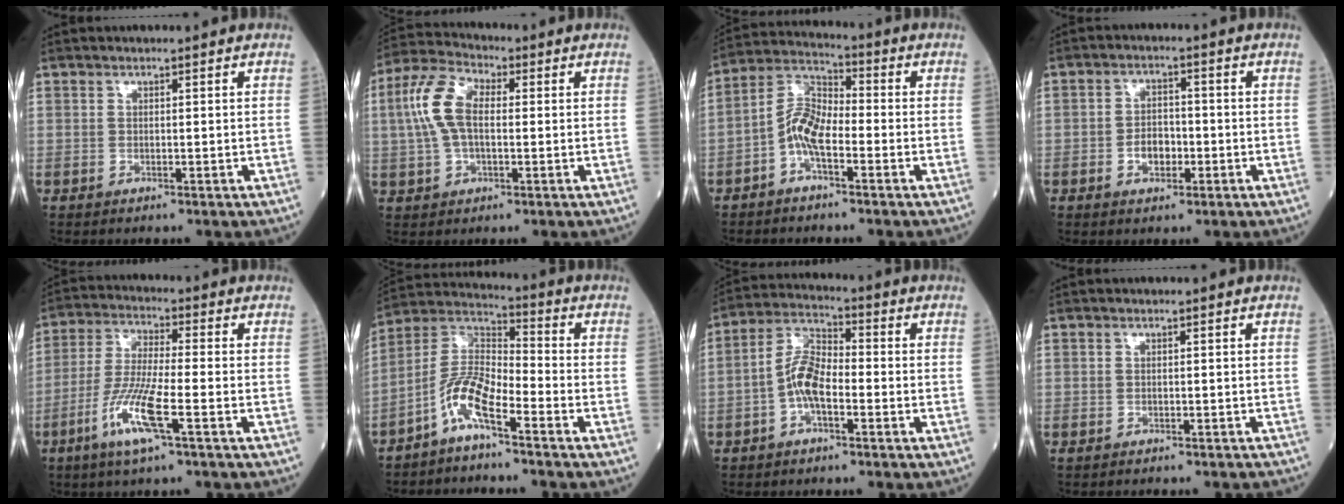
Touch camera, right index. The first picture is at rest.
{"total": 8.8, "force": [1.0, 4.3, 7.7], "torque": [-0.185, 0.028, 0.016]}
{"total": 6.8, "force": [-2.6, 2.6, 5.7], "torque": [-0.123, 0.021, -0.054]}
{"total": 4.0, "force": [-1.3, 2.5, 2.8], "torque": [-0.044, 0.007, -0.020]}
{"total": 9.7, "force": [-4.3, 0.3, 8.7], "torque": [-0.182, -0.013, -0.088]}
{"total": 8.4, "force": [-5.1, 1.7, 6.4], "torque": [-0.144, 0.010, -0.107]}
{"total": 6.8, "force": [-2.1, 2.7, 5.9], "torque": [-0.124, 0.015, -0.044]}
{"total": 5.5, "force": [-4.9, 1.4, 2.0], "torque": [-0.021, -0.006, -0.058]}